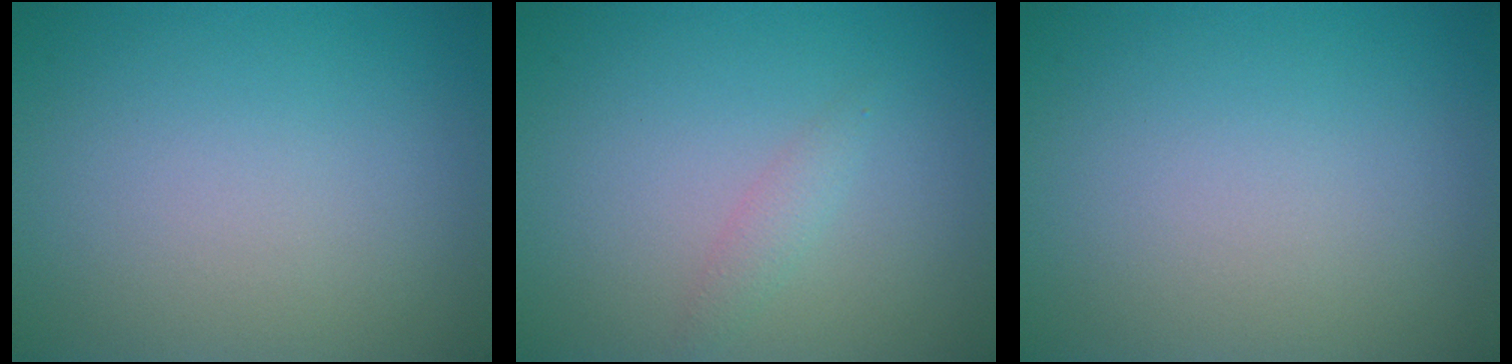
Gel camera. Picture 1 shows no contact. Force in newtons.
{"total": 1.2, "press": 1.2, "slide": 0.0}
{"total": 0.0}